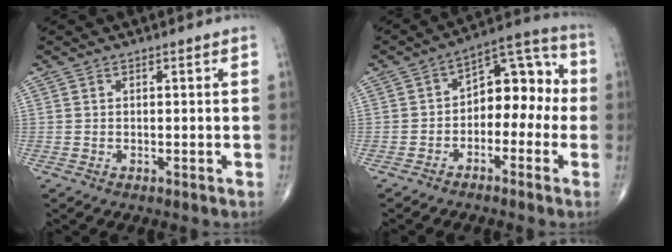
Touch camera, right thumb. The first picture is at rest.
{"total": 11.3, "force": [-1.7, 7.2, 8.5], "torque": [-0.080, 0.052, -0.040]}